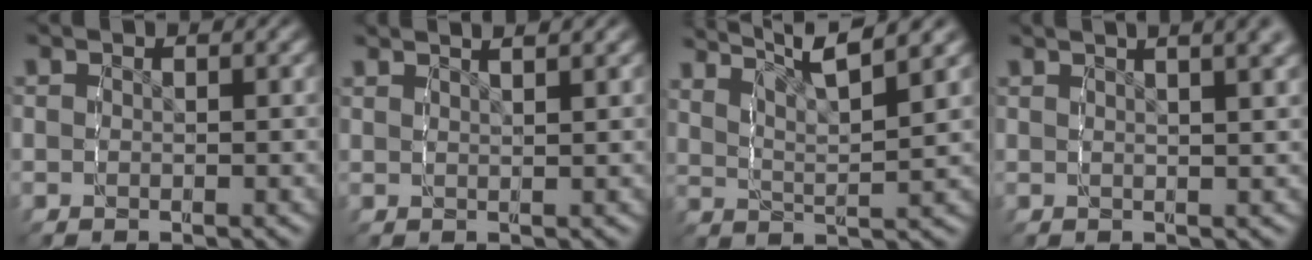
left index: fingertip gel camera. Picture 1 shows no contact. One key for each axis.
{"total": 2.4, "fx": 2.1, "fy": -0.6, "fz": 0.9, "tx": -0.009, "ty": 0.004, "tz": 0.036}
{"total": 7.3, "fx": 5.9, "fy": 1.2, "fz": 4.1, "tx": -0.064, "ty": 0.015, "tz": 0.089}
{"total": 5.0, "fx": 3.2, "fy": 0.7, "fz": 3.7, "tx": -0.037, "ty": 0.022, "tz": 0.044}